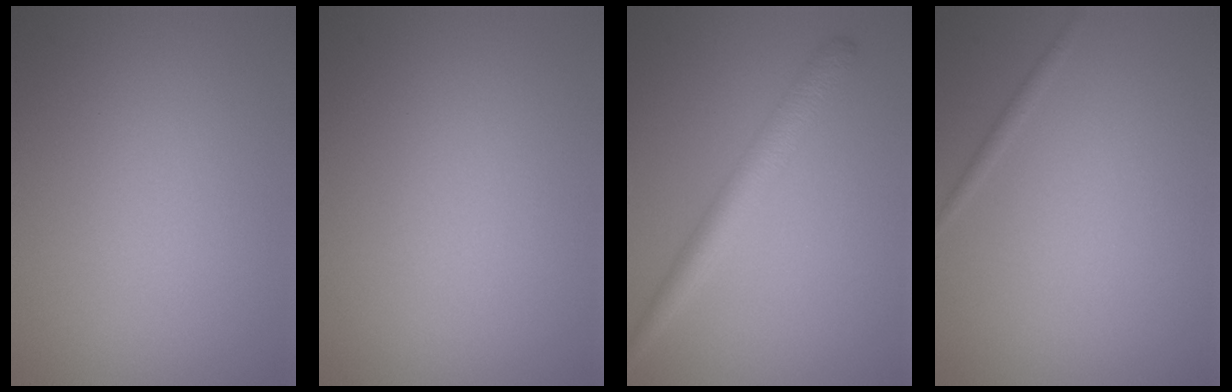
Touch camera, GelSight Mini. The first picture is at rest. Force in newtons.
{"total": 0.0}
{"total": 3.1, "press": 3.1, "slide": 0.1}
{"total": 0.6, "press": 0.6, "slide": 0.1}